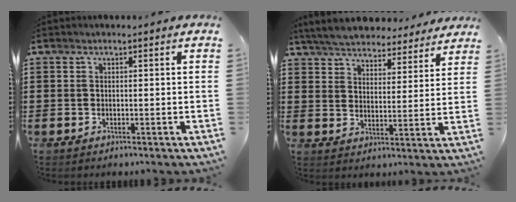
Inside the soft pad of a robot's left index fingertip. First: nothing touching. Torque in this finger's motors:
{"motor_torque": [1.63, -0.51, 1.05, 0.21]}